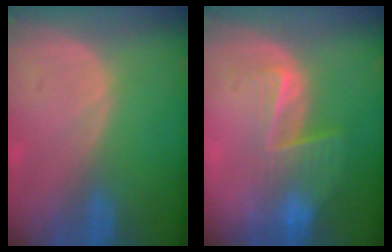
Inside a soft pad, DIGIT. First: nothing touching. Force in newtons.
{"total": 6.5, "press": 5.5, "slide": 3.5}